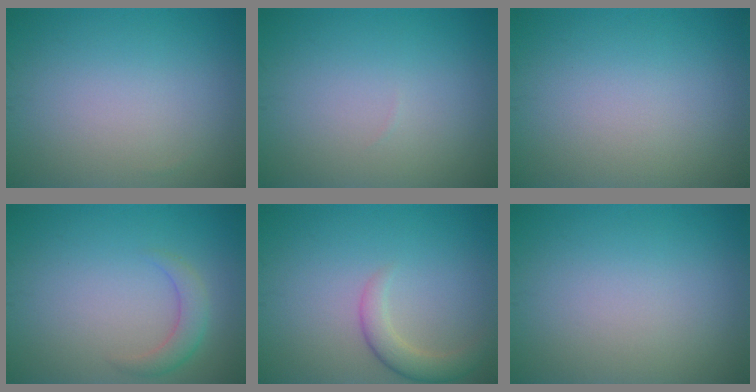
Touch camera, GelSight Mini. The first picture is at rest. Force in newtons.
{"total": 0.0}
{"total": 0.0}
{"total": 2.2, "press": 2.2, "slide": 0.1}
{"total": 2.7, "press": 2.7, "slide": 0.2}
{"total": 0.0}